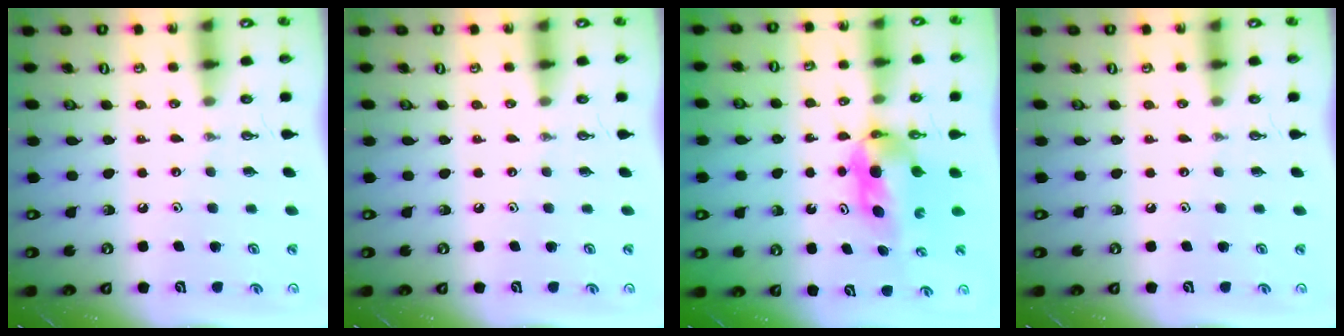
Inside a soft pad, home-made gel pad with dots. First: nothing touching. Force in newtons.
{"total": 0.0}
{"total": 5.6, "press": 5.0, "slide": 2.4}
{"total": 0.0}